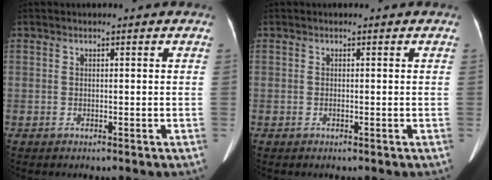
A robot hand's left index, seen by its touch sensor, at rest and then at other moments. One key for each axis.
{"total": 0.0}